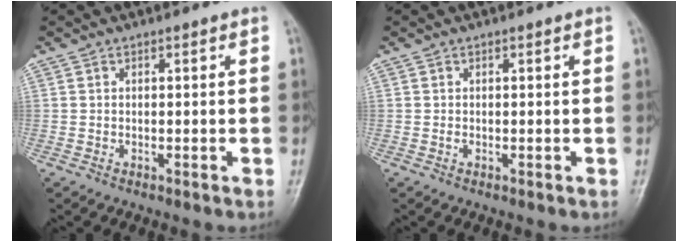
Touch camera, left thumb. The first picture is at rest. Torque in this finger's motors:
{"motor_torque": [-0.41, 0.30, 0.18, 0.11, 0.00]}